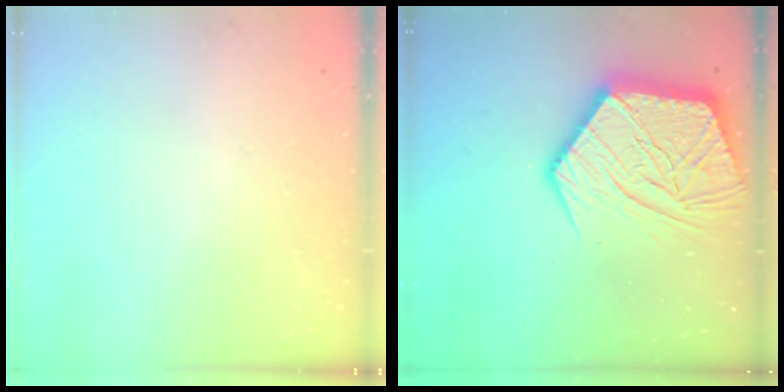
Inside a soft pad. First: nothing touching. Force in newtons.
{"total": 21.3, "press": 21.2, "slide": 1.6}